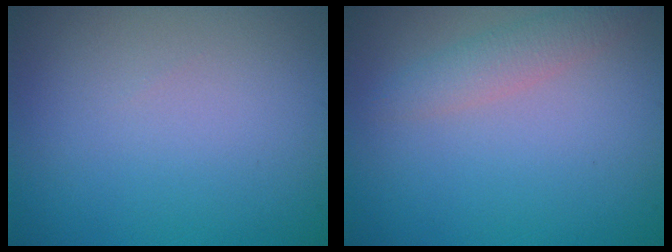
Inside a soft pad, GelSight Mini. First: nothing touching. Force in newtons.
{"total": 2.0, "press": 2.0, "slide": 0.1}